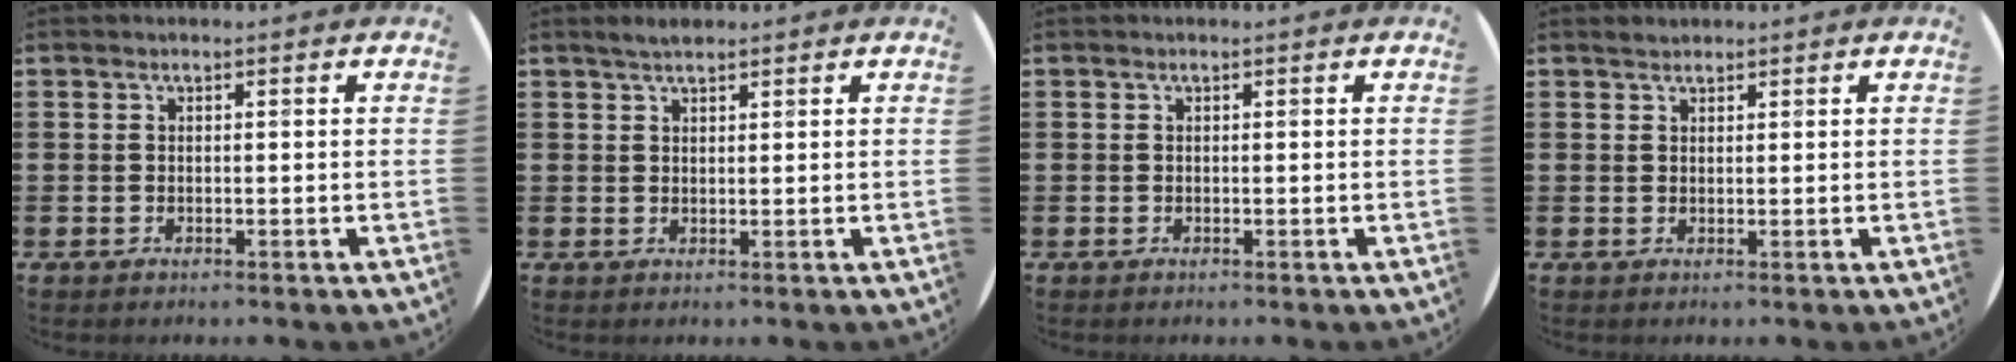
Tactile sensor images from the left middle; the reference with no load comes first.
{"total": 1.7, "force": [1.6, 0.4, 0.7], "torque": [-0.014, 0.003, 0.028]}
{"total": 0.0}
{"total": 1.0, "force": [1.0, 0.3, 0.0], "torque": [0.008, -0.001, 0.017]}